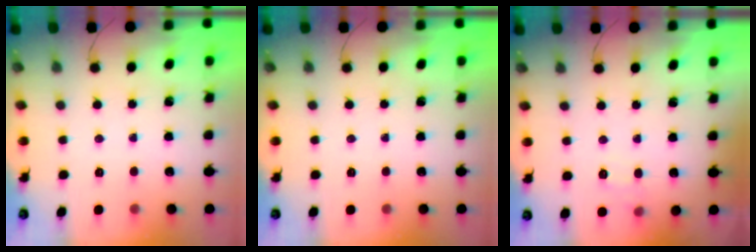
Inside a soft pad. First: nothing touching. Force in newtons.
{"total": 0.0}
{"total": 7.1, "press": 6.9, "slide": 1.6}